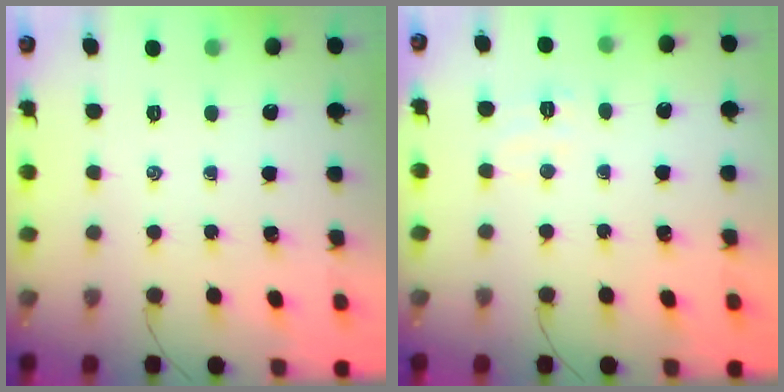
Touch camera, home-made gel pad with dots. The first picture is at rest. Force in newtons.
{"total": 4.3, "press": 4.2, "slide": 1.0}